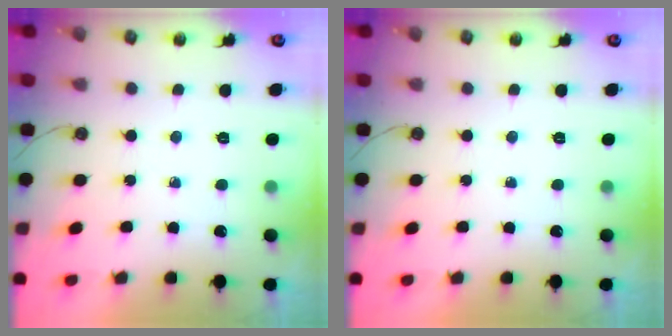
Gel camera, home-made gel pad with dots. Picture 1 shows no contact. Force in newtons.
{"total": 0.0}